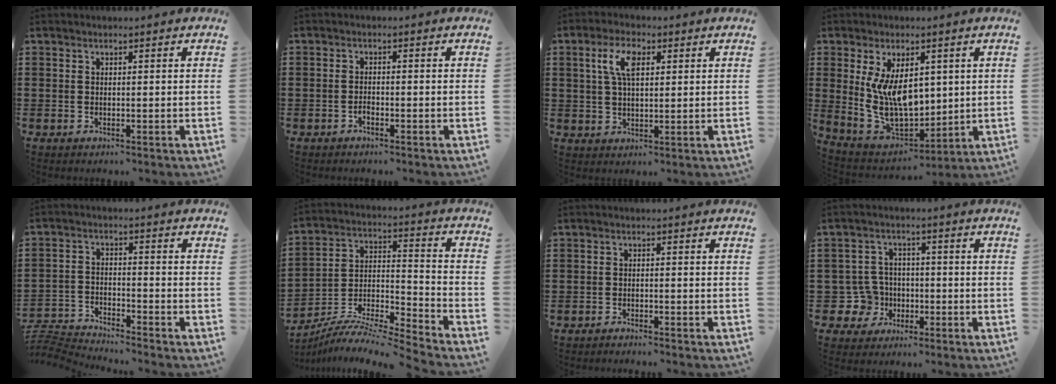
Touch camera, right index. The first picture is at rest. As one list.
[{"total": 1.0, "force": [-0.7, 0.4, 0.6], "torque": [-0.013, -0.004, -0.012]}, {"total": 6.1, "force": [2.2, 2.7, 5.1], "torque": [-0.100, 0.011, 0.034]}, {"total": 10.5, "force": [2.7, 6.4, 7.9], "torque": [-0.170, -0.009, 0.049]}, {"total": 4.1, "force": [-4.1, 0.1, 0.0], "torque": [-0.021, -0.004, -0.091]}, {"total": 8.0, "force": [-7.7, 0.3, 2.3], "torque": [-0.044, 0.001, -0.158]}, {"total": 1.4, "force": [-1.4, -0.1, 0.0], "torque": [-0.002, 0.003, -0.029]}, {"total": 5.7, "force": [-1.5, 5.1, 1.8], "torque": [-0.078, 0.004, -0.033]}]